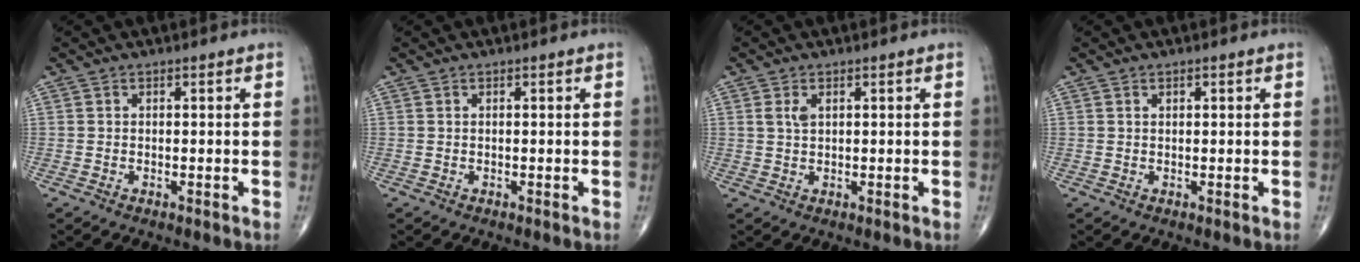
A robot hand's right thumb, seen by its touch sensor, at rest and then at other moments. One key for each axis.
{"total": 0.0}
{"total": 2.1, "fx": 0.8, "fy": 1.1, "fz": 1.6, "tx": -0.034, "ty": 0.003, "tz": 0.020}
{"total": 0.6, "fx": 0.3, "fy": 0.4, "fz": 0.4, "tx": -0.005, "ty": -0.002, "tz": 0.006}